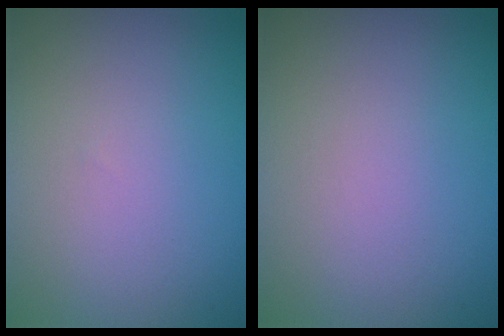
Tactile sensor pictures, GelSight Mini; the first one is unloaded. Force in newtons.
{"total": 0.0}